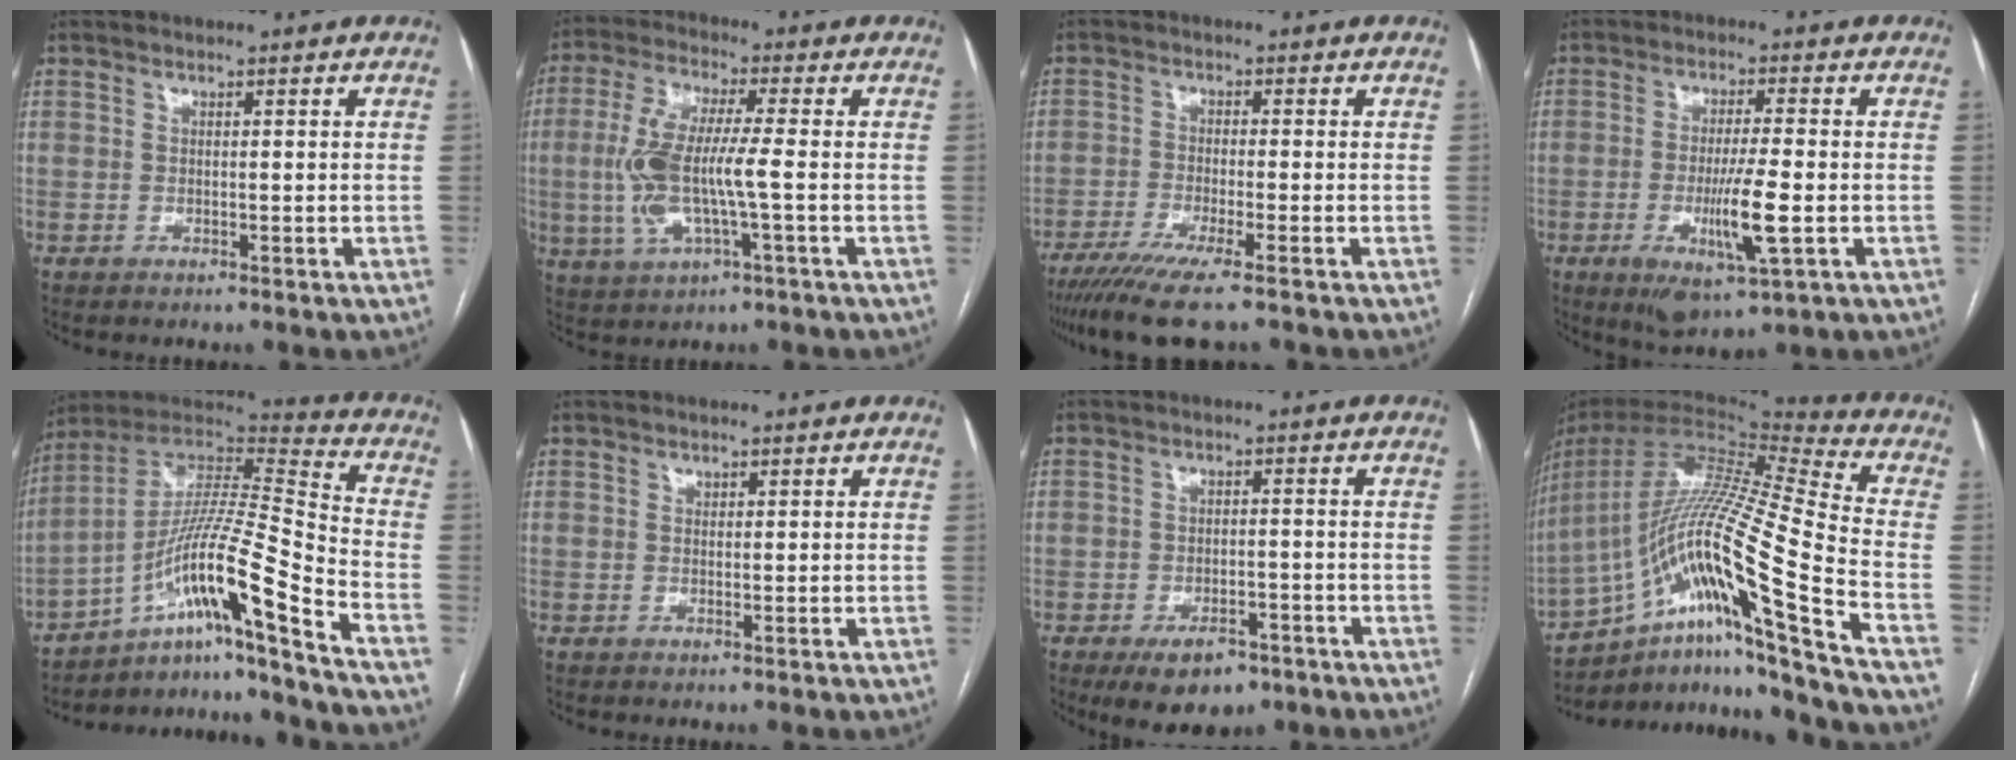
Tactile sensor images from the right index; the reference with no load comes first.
{"total": 10.8, "force": [-1.3, 1.8, 10.6], "torque": [-0.230, 0.007, -0.024]}
{"total": 9.3, "force": [-6.8, 0.4, 6.2], "torque": [-0.099, -0.022, -0.112]}
{"total": 9.6, "force": [-2.6, 1.0, 9.2], "torque": [-0.166, -0.022, -0.041]}
{"total": 17.6, "force": [-11.1, -1.8, 13.6], "torque": [-0.254, 0.017, -0.189]}
{"total": 0.6, "force": [0.4, 0.4, 0.2], "torque": [-0.001, -0.001, 0.005]}
{"total": 7.0, "force": [-4.5, 3.6, 4.0], "torque": [-0.062, -0.002, -0.065]}
{"total": 25.8, "force": [-12.1, -0.7, 22.7], "torque": [-0.402, -0.012, -0.211]}